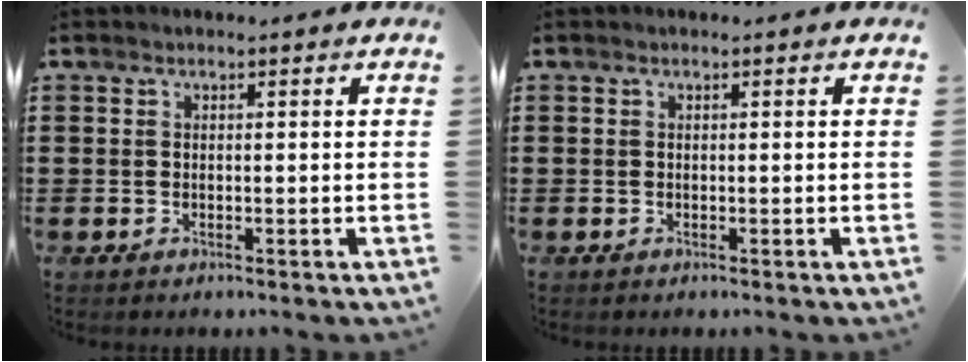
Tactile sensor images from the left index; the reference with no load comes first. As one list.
[{"total": 0.0}]